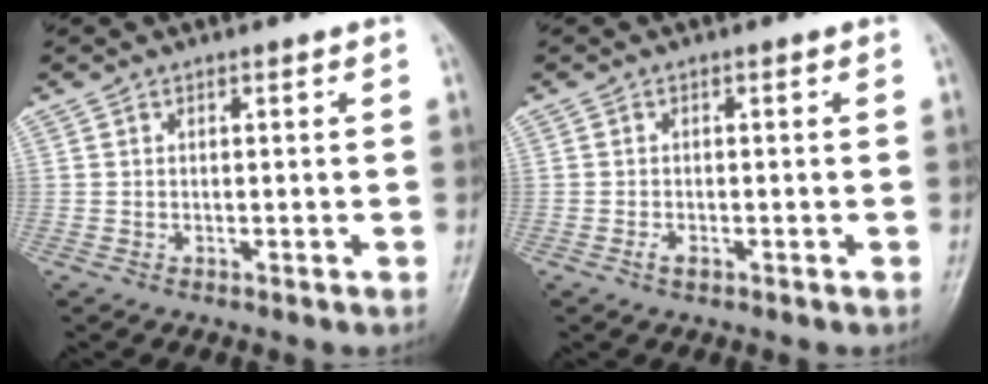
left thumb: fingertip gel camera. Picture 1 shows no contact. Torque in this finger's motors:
{"motor_torque": [-0.18, 0.18, 0.24, 0.15, 0.00]}